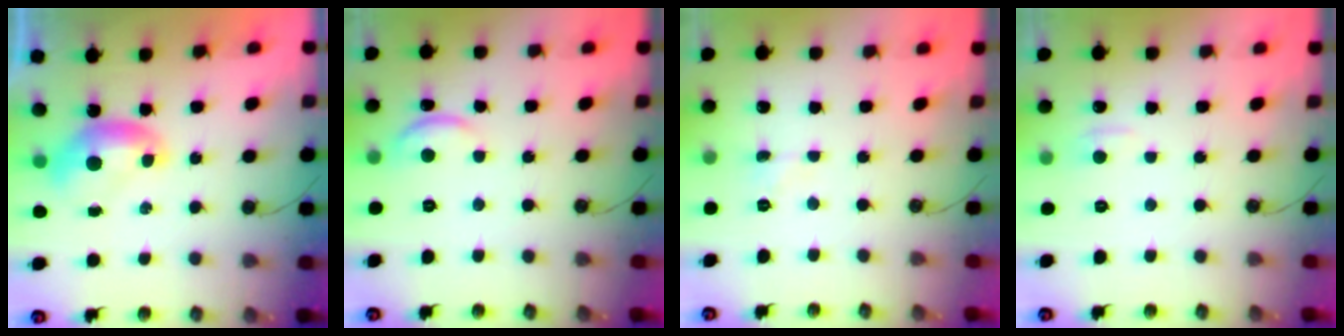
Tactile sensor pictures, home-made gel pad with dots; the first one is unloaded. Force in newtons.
{"total": 2.2, "press": 2.2, "slide": 0.3}
{"total": 0.0}
{"total": 0.6, "press": 0.1, "slide": 0.6}